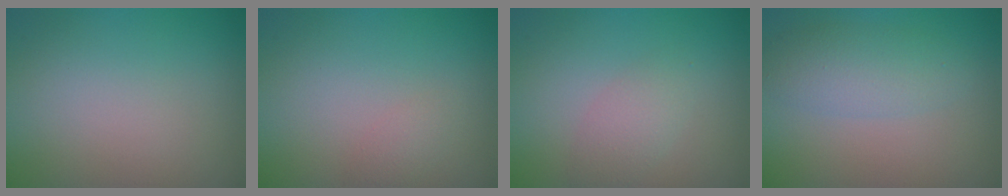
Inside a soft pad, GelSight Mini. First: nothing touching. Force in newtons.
{"total": 1.0, "press": 1.0, "slide": 0.1}
{"total": 2.1, "press": 2.1, "slide": 0.1}
{"total": 3.3, "press": 3.2, "slide": 0.1}